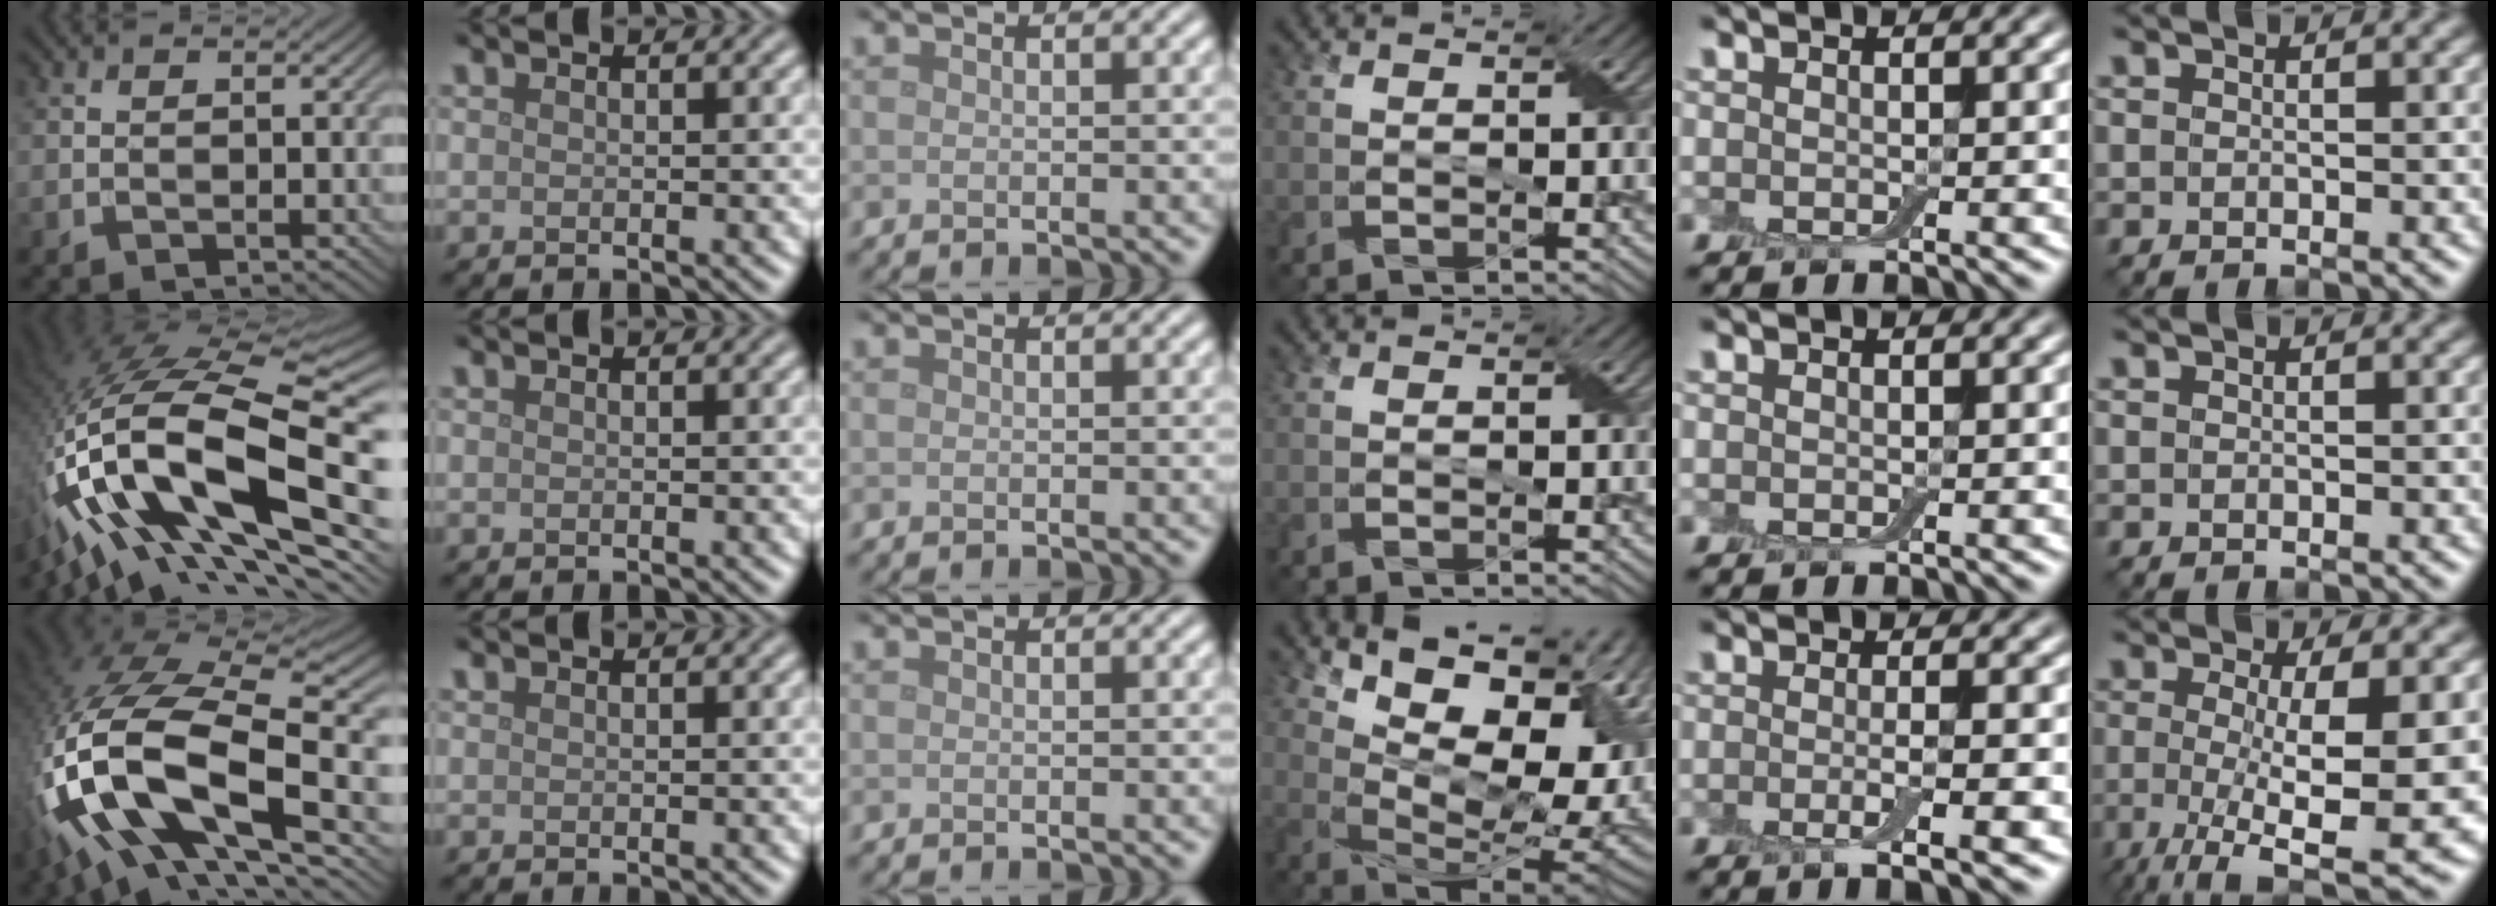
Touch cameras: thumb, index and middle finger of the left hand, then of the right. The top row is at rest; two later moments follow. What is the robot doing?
{"motion": "wrap", "object": "adhesive wrap"}